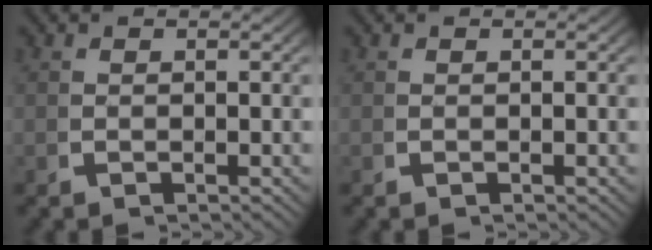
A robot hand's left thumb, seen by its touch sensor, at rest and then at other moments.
{"total": 0.0}